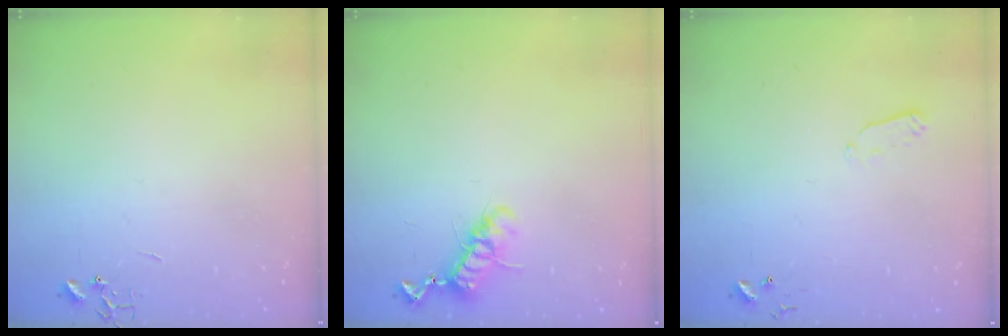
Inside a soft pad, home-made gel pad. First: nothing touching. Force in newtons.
{"total": 11.1, "press": 11.1, "slide": 0.3}
{"total": 4.0, "press": 3.9, "slide": 0.9}